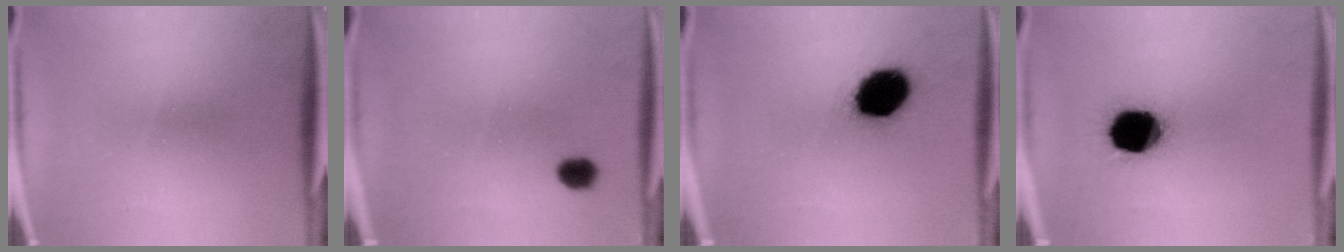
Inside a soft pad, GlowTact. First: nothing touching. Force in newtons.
{"total": 2.7}
{"total": 15.6}
{"total": 16.5}